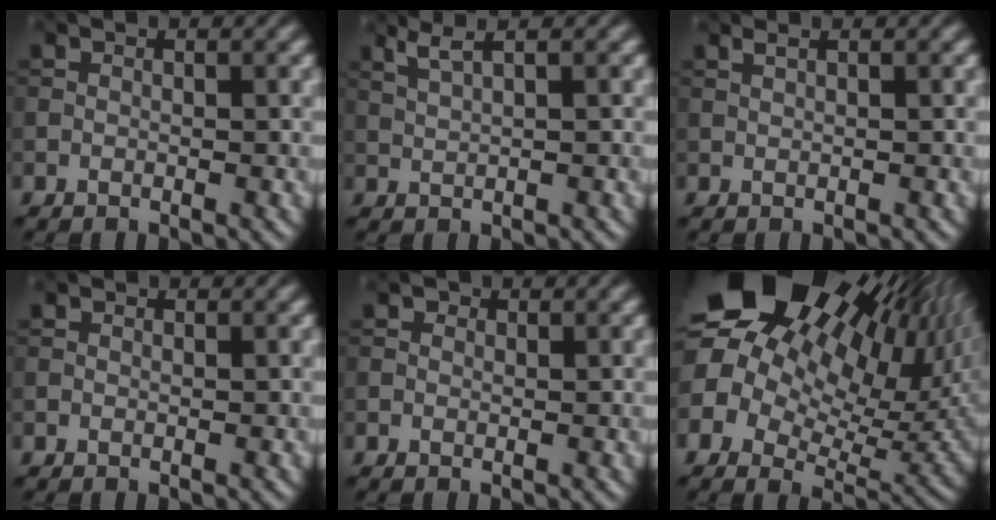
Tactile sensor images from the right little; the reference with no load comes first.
{"total": 2.3, "force": [1.4, 0.5, 1.7], "torque": [-0.033, 0.006, 0.026]}
{"total": 0.7, "force": [0.5, 0.2, 0.4], "torque": [-0.010, 0.001, 0.007]}
{"total": 0.0}
{"total": 0.6, "force": [0.2, 0.5, 0.2], "torque": [0.000, -0.002, 0.001]}
{"total": 22.1, "force": [10.7, 13.5, 13.9], "torque": [-0.270, 0.039, 0.196]}